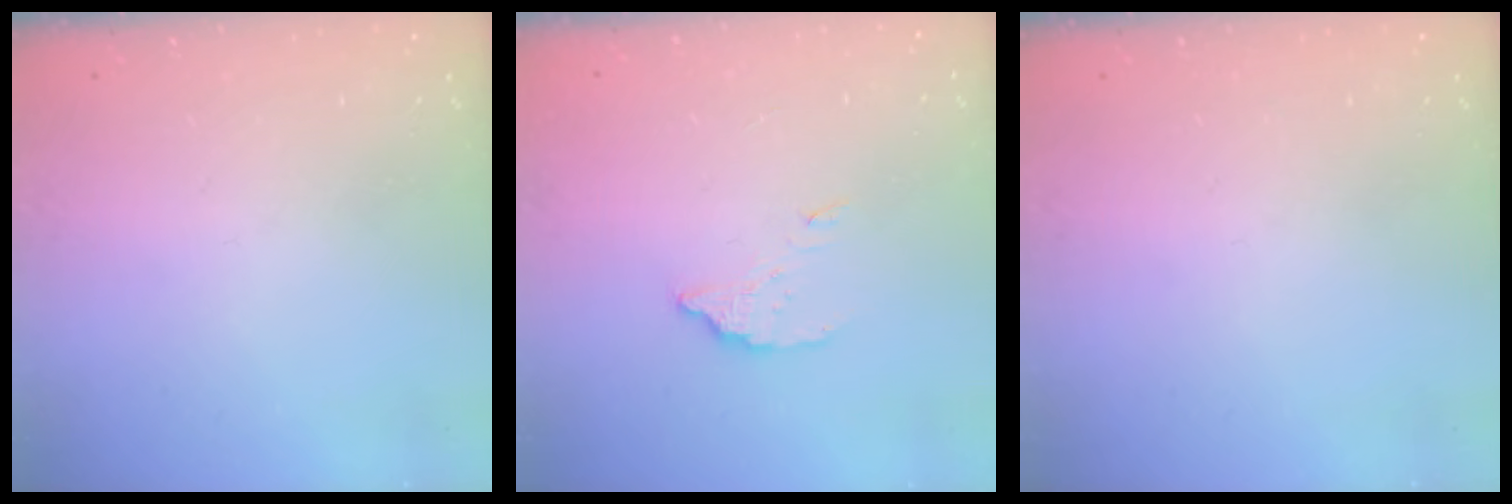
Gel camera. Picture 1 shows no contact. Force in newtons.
{"total": 3.4, "press": 3.4, "slide": 0.3}
{"total": 0.0}